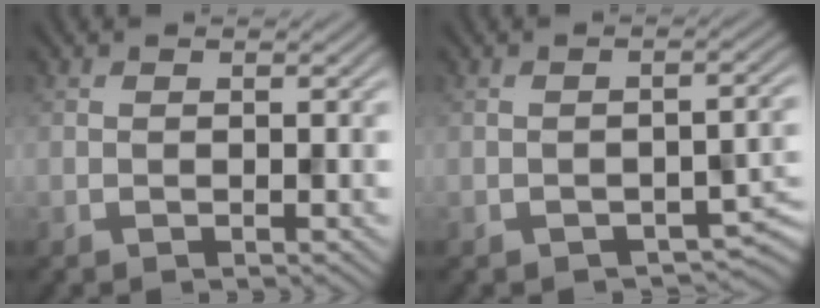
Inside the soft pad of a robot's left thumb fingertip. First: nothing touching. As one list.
[{"total": 3.8, "force": [-2.1, 1.7, 2.6], "torque": [-0.037, -0.004, -0.025]}]